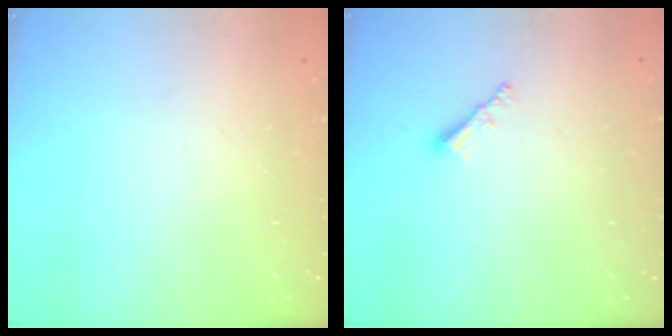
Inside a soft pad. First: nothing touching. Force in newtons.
{"total": 1.9, "press": 1.9, "slide": 0.5}